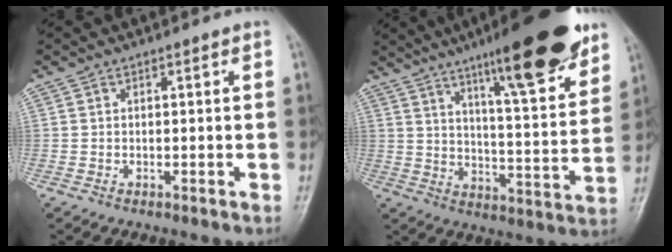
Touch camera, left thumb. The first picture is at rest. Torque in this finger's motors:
{"motor_torque": [1.27, 0.16, 1.80, -0.97, 0.33]}